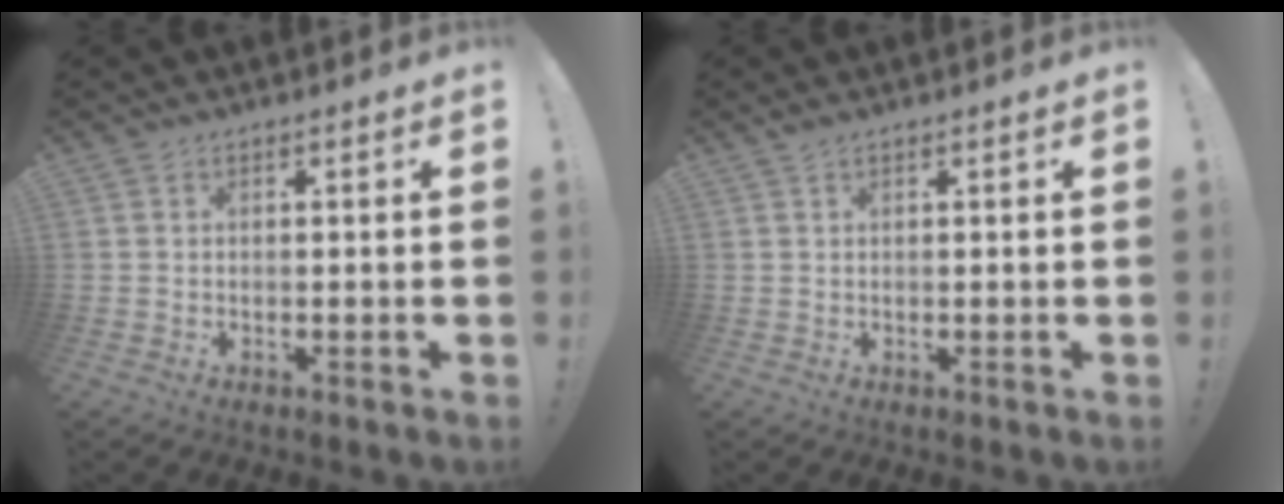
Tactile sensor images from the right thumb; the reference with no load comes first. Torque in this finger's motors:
{"motor_torque": [-0.26, -0.19, 0.08, 0.16, 0.00]}